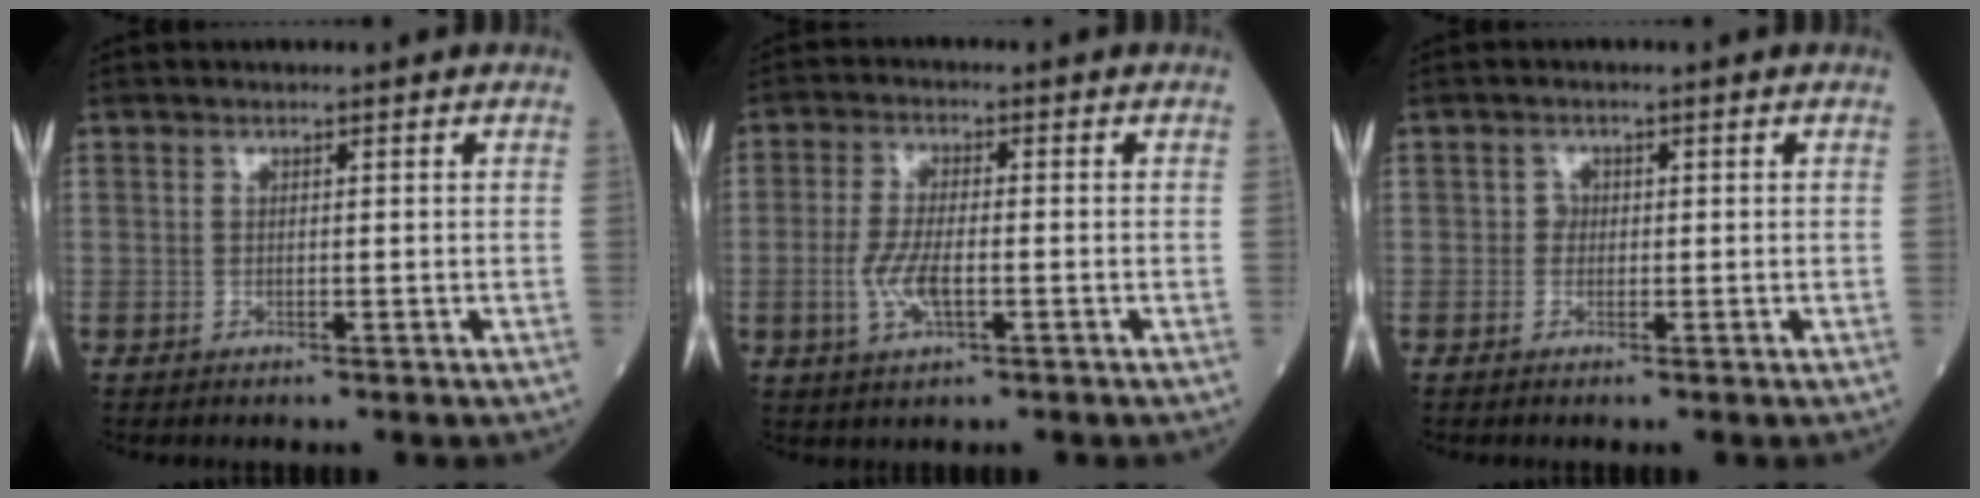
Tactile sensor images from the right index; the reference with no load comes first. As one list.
[{"total": 5.5, "force": [-1.4, 1.6, 5.1], "torque": [-0.114, -0.005, -0.024]}, {"total": 0.9, "force": [-0.1, 0.8, 0.3], "torque": [-0.002, 0.004, -0.002]}]